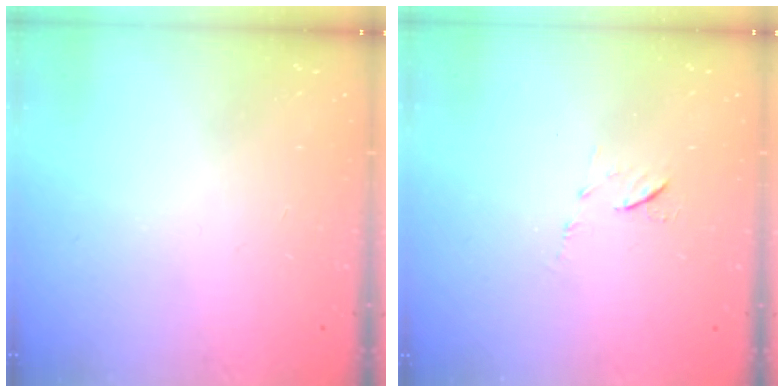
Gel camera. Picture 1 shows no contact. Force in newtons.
{"total": 5.6, "press": 5.6, "slide": 0.6}